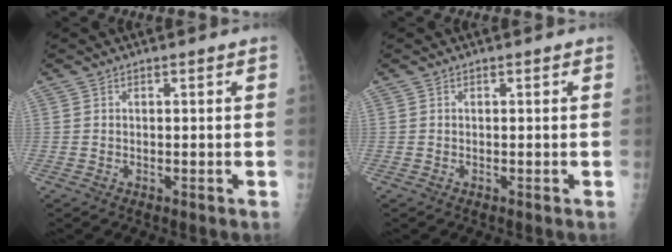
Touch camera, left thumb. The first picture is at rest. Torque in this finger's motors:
{"motor_torque": [0.00, 0.00, -0.04, 0.04, 0.00]}